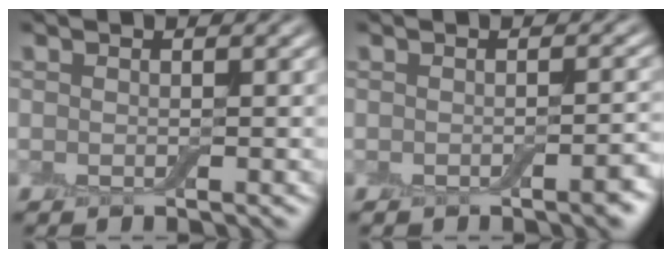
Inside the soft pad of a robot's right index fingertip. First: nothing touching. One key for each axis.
{"total": 1.9, "fx": -1.0, "fy": 0.5, "fz": 1.4, "tx": -0.019, "ty": 0.000, "tz": -0.013}